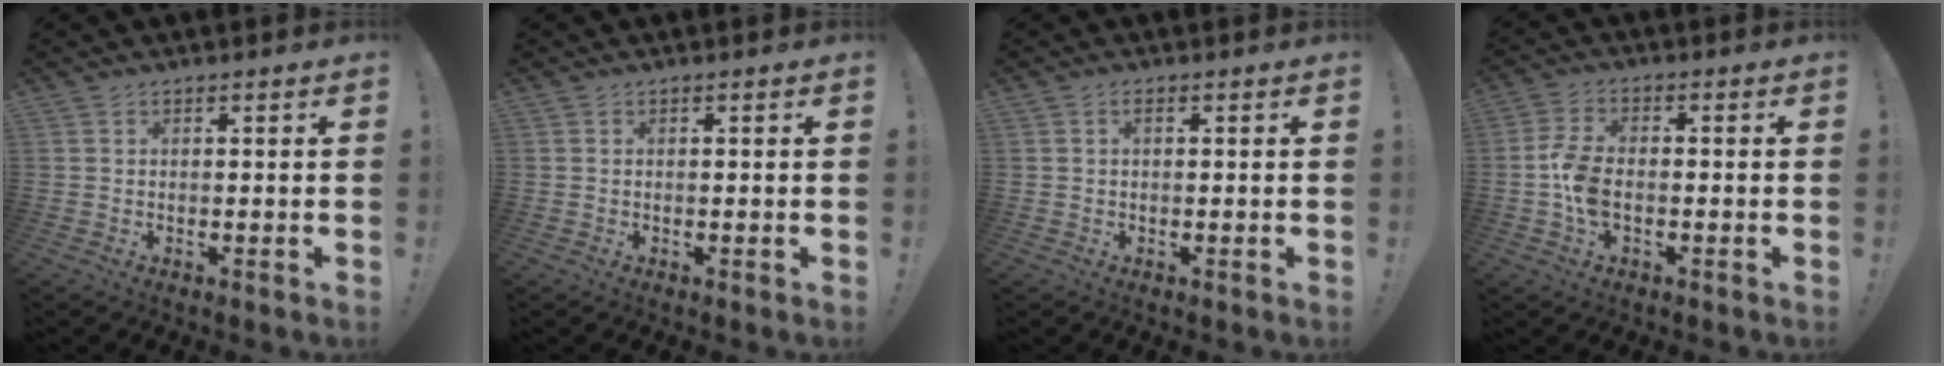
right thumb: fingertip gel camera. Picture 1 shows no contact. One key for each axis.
{"total": 0.0}
{"total": 1.0, "fx": 0.1, "fy": 0.6, "fz": 0.9, "tx": -0.024, "ty": 0.006, "tz": 0.003}
{"total": 8.3, "fx": -2.1, "fy": 4.7, "fz": 6.6, "tx": -0.150, "ty": 0.005, "tz": -0.033}